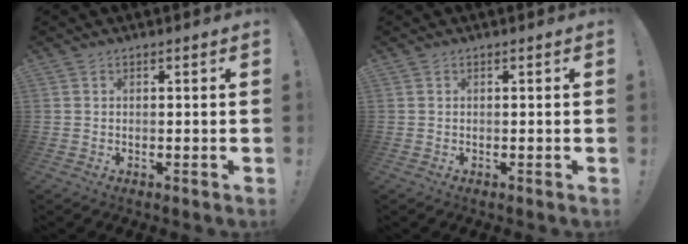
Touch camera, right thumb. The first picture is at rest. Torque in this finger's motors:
{"motor_torque": [-0.01, 0.00, 0.00, 0.00, 0.00]}